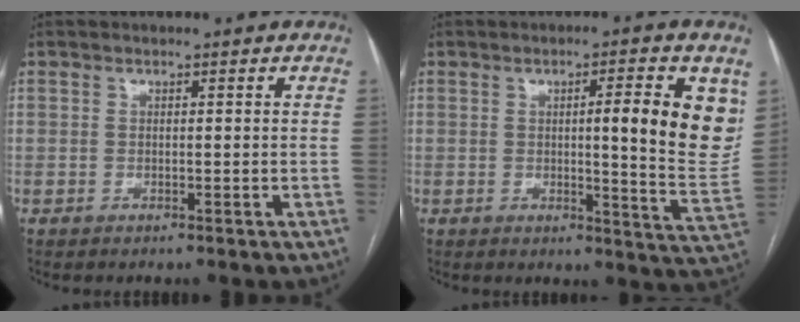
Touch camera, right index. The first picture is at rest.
{"total": 11.8, "force": [3.5, 1.1, 11.2], "torque": [-0.130, -0.013, 0.040]}